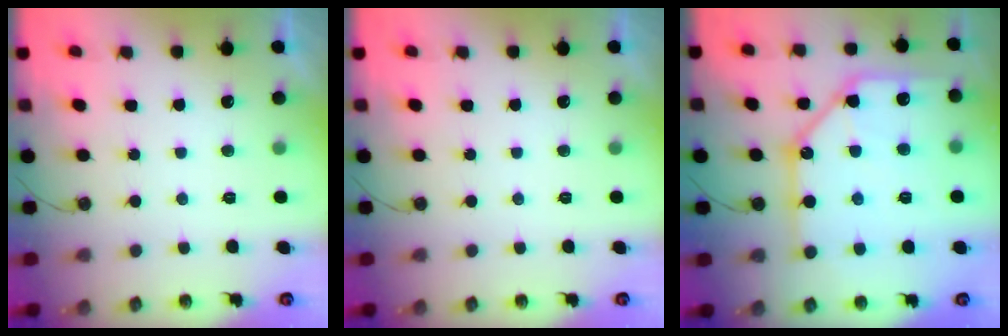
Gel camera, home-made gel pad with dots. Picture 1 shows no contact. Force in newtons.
{"total": 0.0}
{"total": 17.3, "press": 17.1, "slide": 2.1}